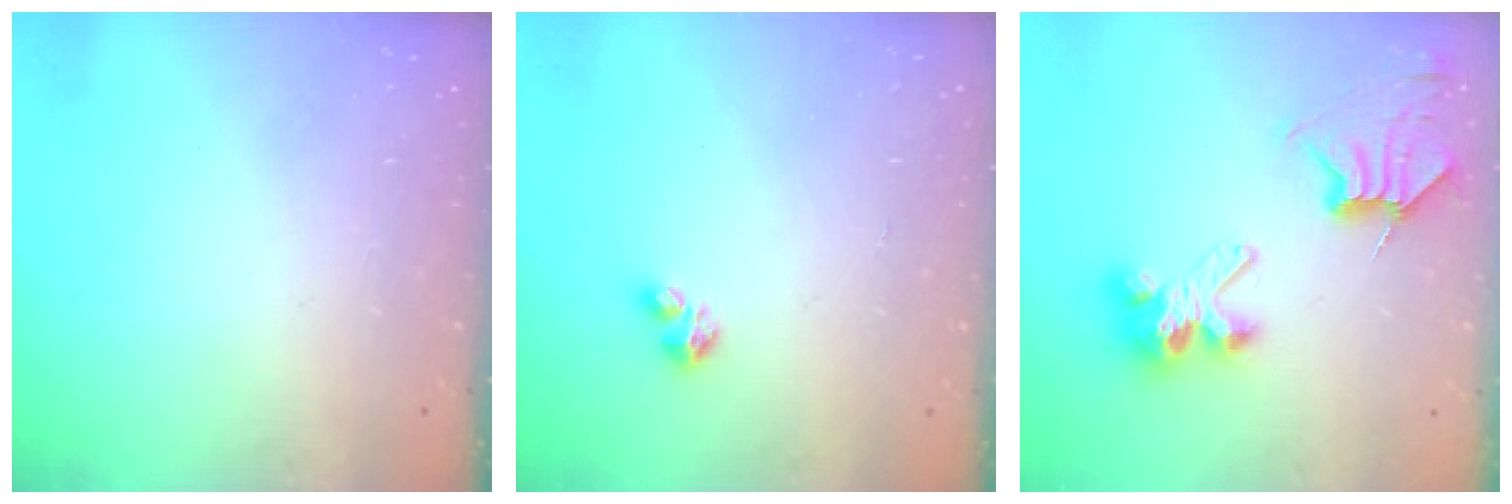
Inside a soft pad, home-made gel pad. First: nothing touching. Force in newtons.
{"total": 3.3, "press": 3.3, "slide": 0.4}
{"total": 8.6, "press": 8.5, "slide": 1.1}